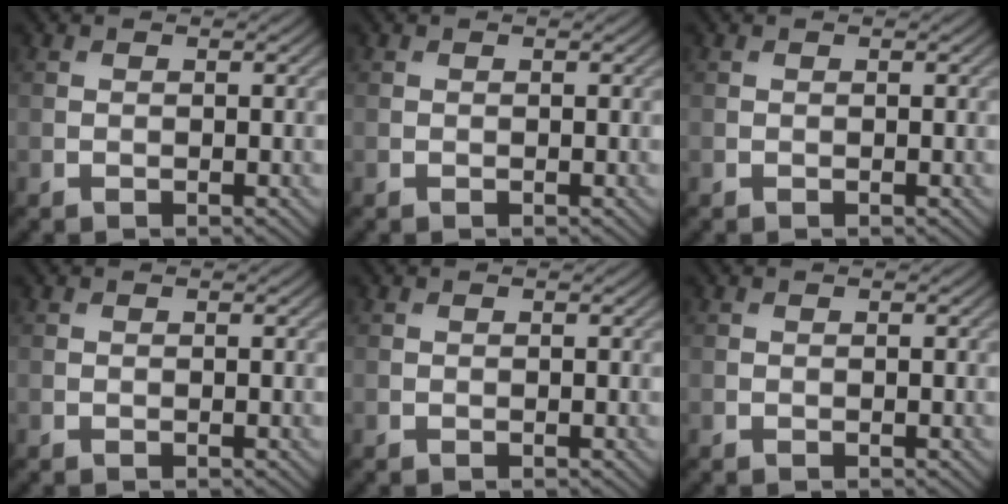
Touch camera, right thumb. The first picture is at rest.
{"total": 0.0}
{"total": 0.0}
{"total": 0.0}
{"total": 0.0}
{"total": 0.0}